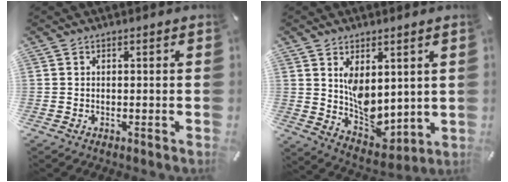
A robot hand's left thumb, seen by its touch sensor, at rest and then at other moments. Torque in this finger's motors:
{"motor_torque": [1.90, 2.07, 0.96, -0.80, 0.45]}